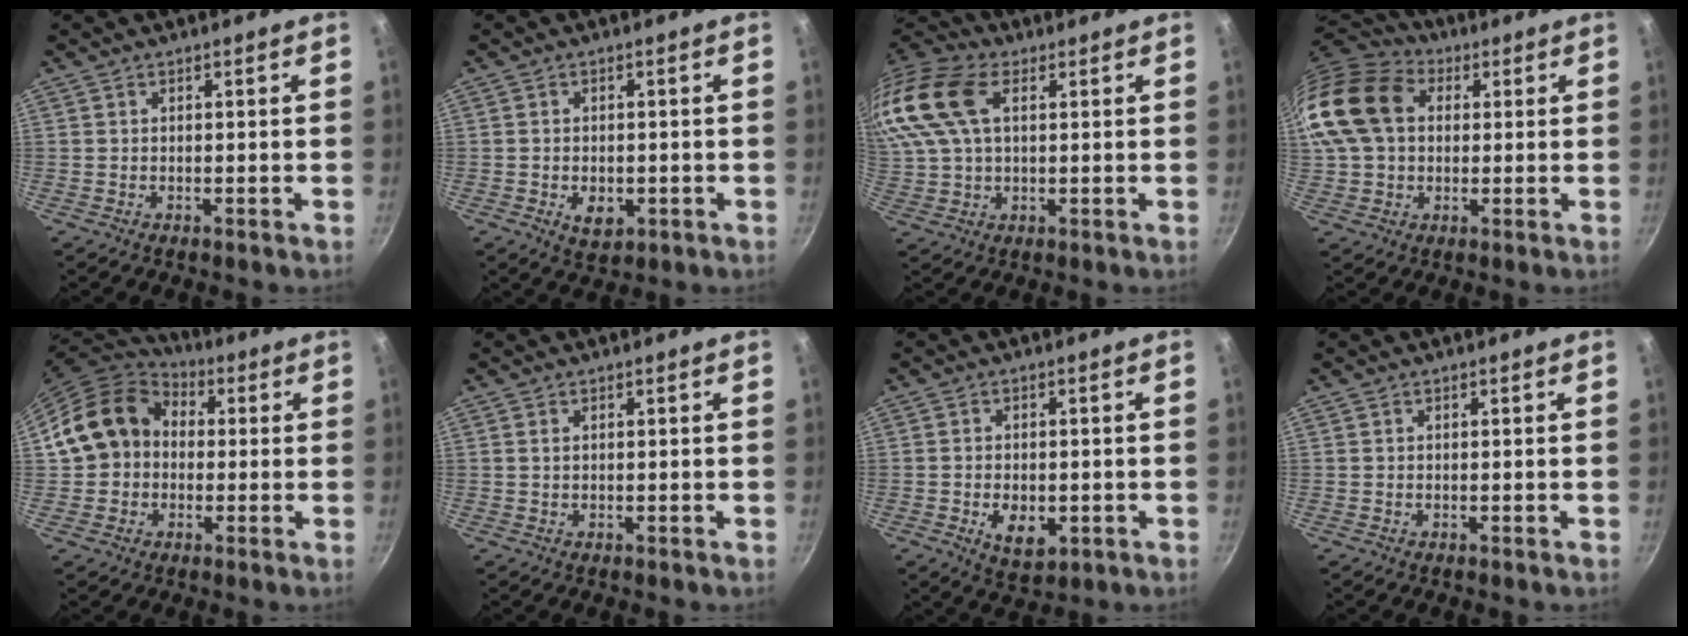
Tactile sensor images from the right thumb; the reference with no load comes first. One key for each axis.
{"total": 4.7, "fx": -1.3, "fy": 3.1, "fz": 3.3, "tx": -0.044, "ty": 0.000, "tz": -0.013}
{"total": 18.1, "fx": 5.6, "fy": 10.9, "fz": 13.2, "tx": -0.292, "ty": 0.027, "tz": 0.098}
{"total": 18.1, "fx": 3.5, "fy": 13.5, "fz": 11.6, "tx": -0.224, "ty": 0.031, "tz": 0.052}
{"total": 15.2, "fx": 0.9, "fy": 12.8, "fz": 8.2, "tx": -0.122, "ty": 0.042, "tz": 0.004}
{"total": 0.6, "fx": 0.2, "fy": 0.4, "fz": 0.4, "tx": -0.010, "ty": 0.000, "tz": 0.006}
{"total": 6.7, "fx": -1.7, "fy": 4.1, "fz": 5.0, "tx": -0.068, "ty": -0.002, "tz": -0.019}
{"total": 0.0}